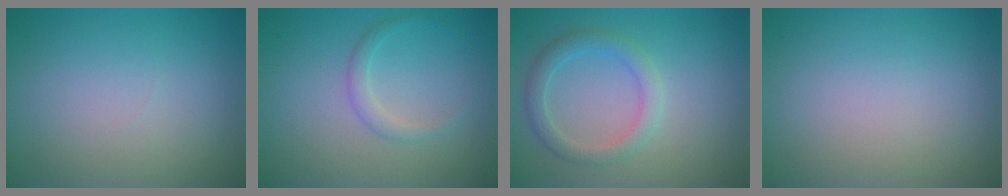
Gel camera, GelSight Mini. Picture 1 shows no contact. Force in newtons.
{"total": 1.4, "press": 1.4, "slide": 0.1}
{"total": 2.7, "press": 2.7, "slide": 0.0}
{"total": 0.0}